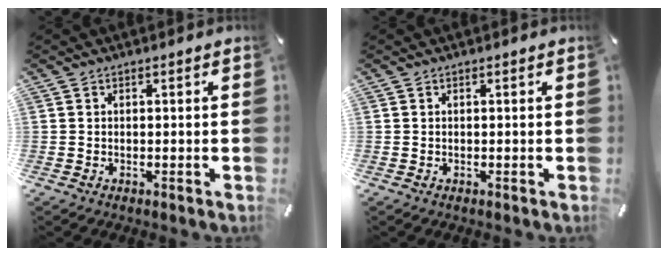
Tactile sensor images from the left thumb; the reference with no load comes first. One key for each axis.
{"total": 0.0}